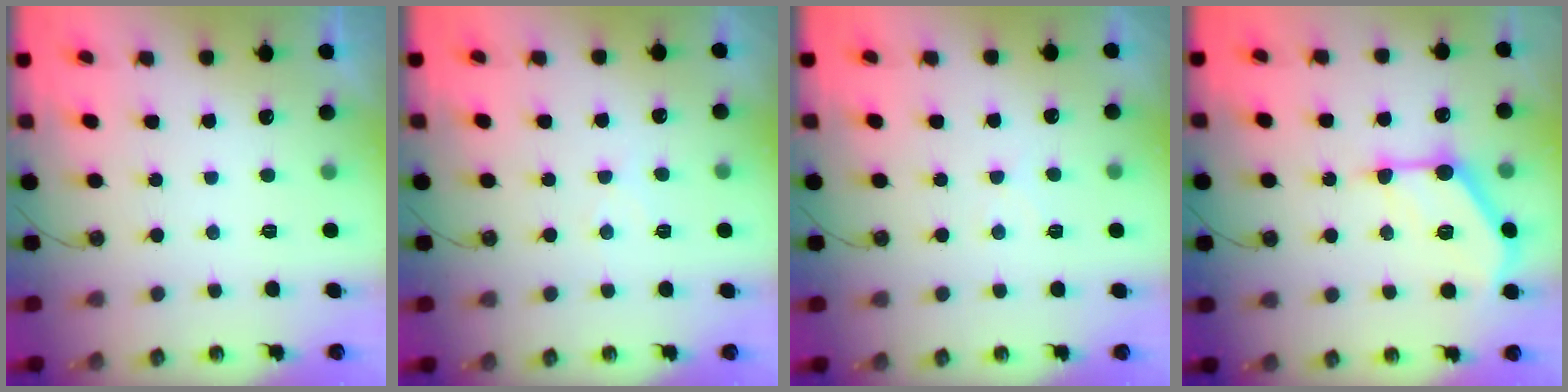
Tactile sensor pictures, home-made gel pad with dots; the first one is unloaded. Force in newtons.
{"total": 4.6, "press": 4.6, "slide": 0.7}
{"total": 3.6, "press": 3.5, "slide": 0.5}
{"total": 15.7, "press": 15.7, "slide": 0.5}